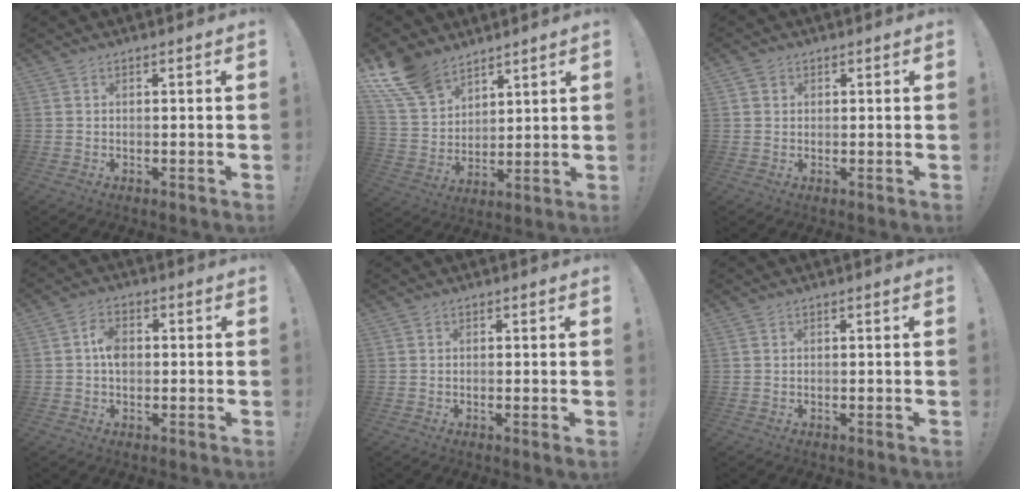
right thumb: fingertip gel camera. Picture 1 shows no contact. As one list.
[{"total": 13.9, "force": [10.3, 7.8, 5.2], "torque": [-0.115, -0.060, 0.202]}, {"total": 2.0, "force": [1.2, 1.7, 0.4], "torque": [0.000, -0.003, 0.020]}, {"total": 5.6, "force": [0.0, 4.0, 4.0], "torque": [-0.061, 0.011, 0.001]}, {"total": 1.2, "force": [0.1, -0.2, 1.1], "torque": [-0.017, -0.004, 0.001]}, {"total": 0.0}]